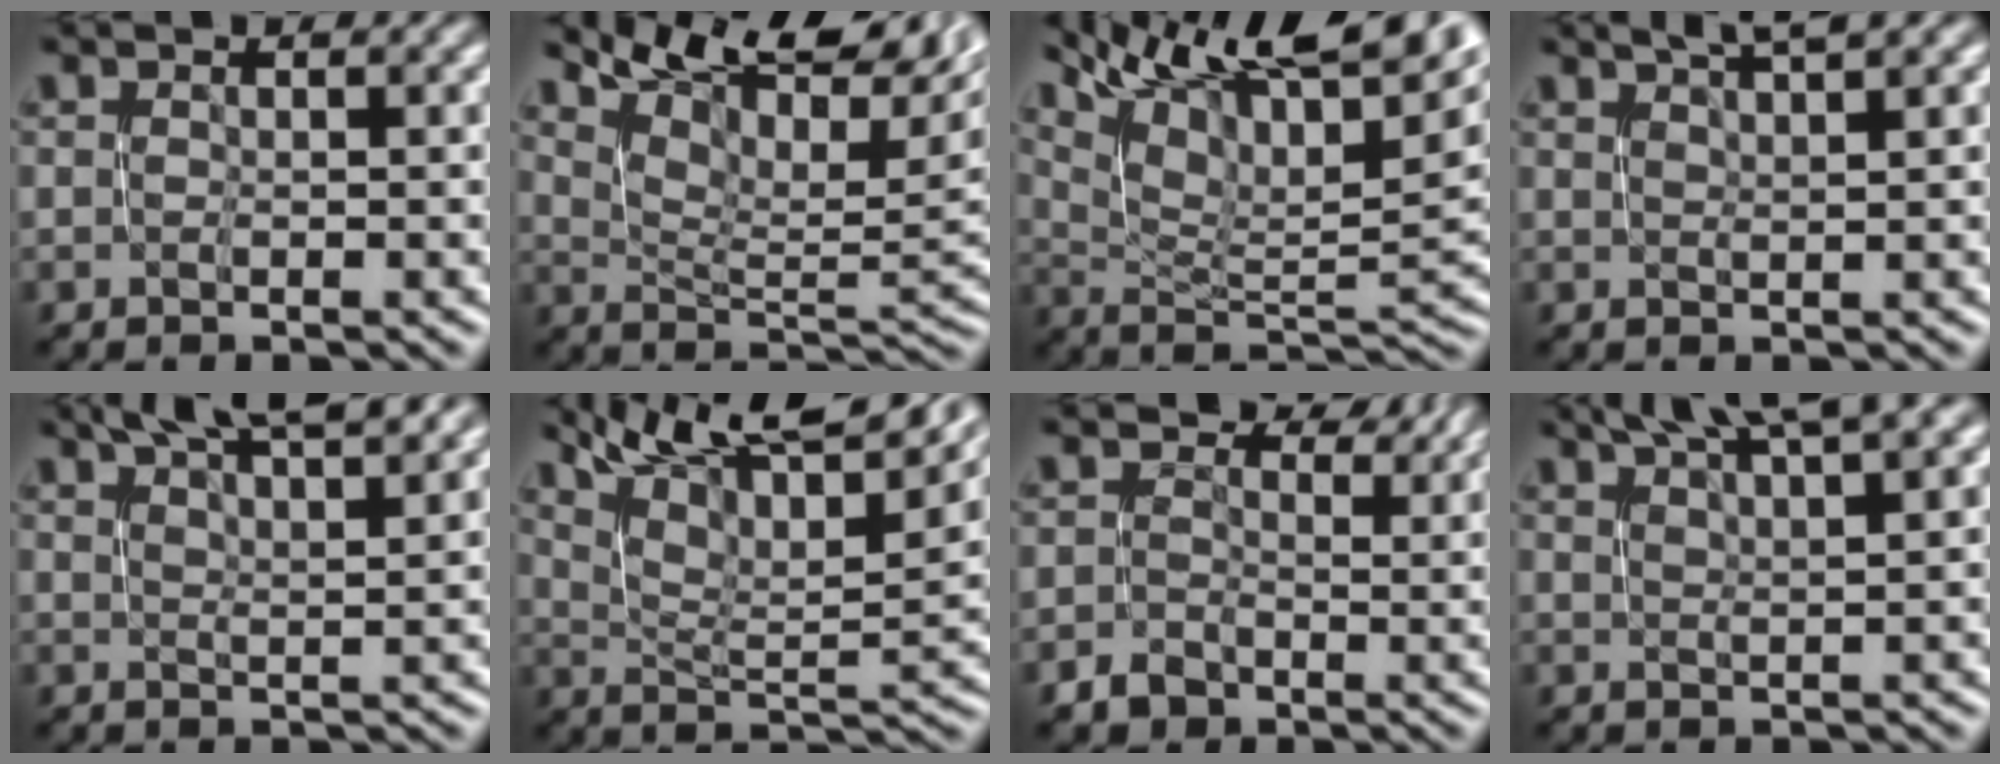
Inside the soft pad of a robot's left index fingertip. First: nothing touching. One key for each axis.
{"total": 11.9, "fx": 7.7, "fy": 3.9, "fz": 8.3, "tx": -0.126, "ty": 0.026, "tz": 0.138}
{"total": 15.3, "fx": 9.7, "fy": 5.0, "fz": 10.8, "tx": -0.183, "ty": 0.036, "tz": 0.172}
{"total": 3.2, "fx": 2.4, "fy": 0.3, "fz": 2.1, "tx": -0.023, "ty": 0.007, "tz": 0.035}
{"total": 7.7, "fx": 5.8, "fy": 1.5, "fz": 4.8, "tx": -0.043, "ty": 0.021, "tz": 0.062}
{"total": 14.1, "fx": 10.6, "fy": 3.6, "fz": 8.6, "tx": -0.136, "ty": 0.023, "tz": 0.147}
{"total": 3.9, "fx": 0.9, "fy": 3.4, "fz": 1.8, "tx": -0.018, "ty": 0.004, "tz": 0.008}
{"total": 6.4, "fx": 4.6, "fy": 0.9, "fz": 4.4, "tx": -0.051, "ty": 0.018, "tz": 0.067}